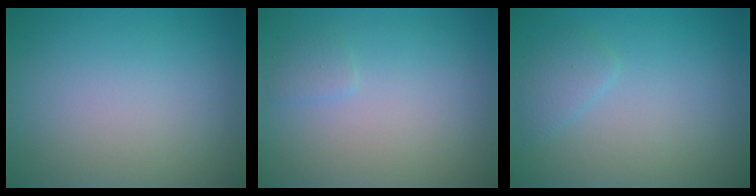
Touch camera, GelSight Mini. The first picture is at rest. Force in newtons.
{"total": 0.7, "press": 0.7, "slide": 0.1}
{"total": 1.4, "press": 1.4, "slide": 0.1}